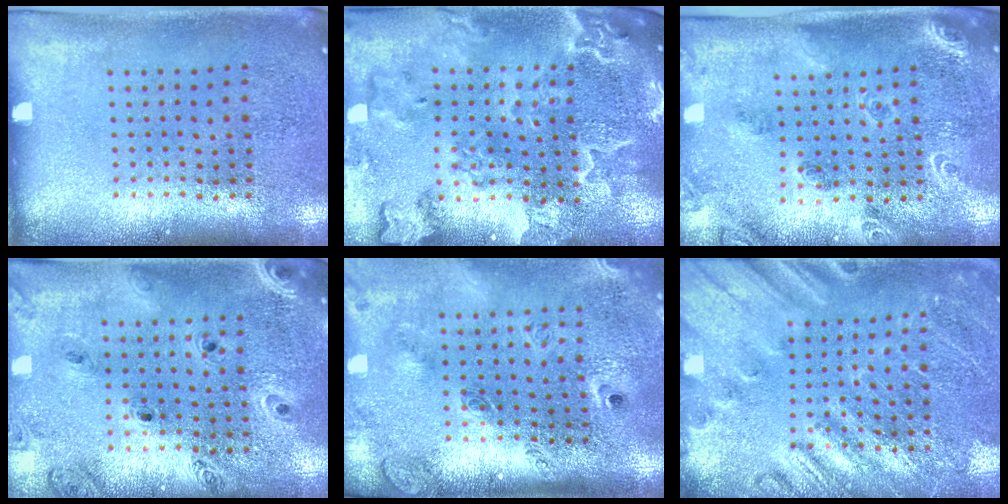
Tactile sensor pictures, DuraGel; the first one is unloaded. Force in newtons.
{"total": 3.5, "press": 3.1, "slide": 1.7}
{"total": 1.8, "press": 1.7, "slide": 0.4}
{"total": 1.3, "press": 1.2, "slide": 0.3}
{"total": 2.6, "press": 1.9, "slide": 1.8}
{"total": 2.3, "press": 2.3, "slide": 0.3}